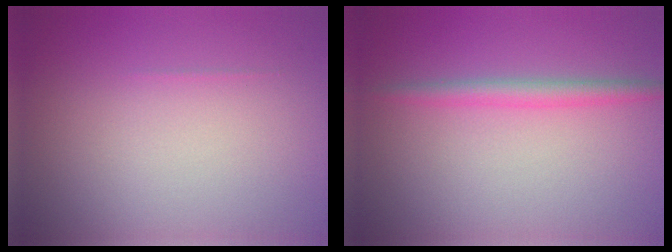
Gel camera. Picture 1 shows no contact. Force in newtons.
{"total": 2.1, "press": 2.1, "slide": 0.2}